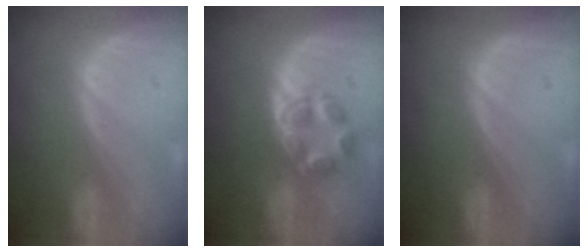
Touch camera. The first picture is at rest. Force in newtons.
{"total": 5.6, "press": 5.3, "slide": 1.7}
{"total": 0.0}